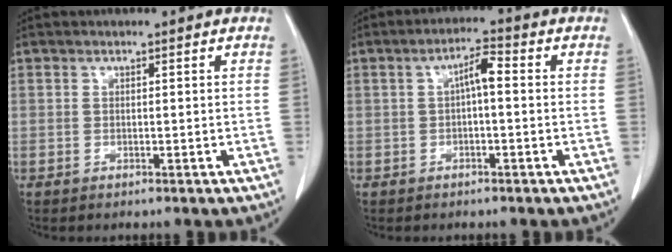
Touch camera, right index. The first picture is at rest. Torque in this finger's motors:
{"motor_torque": [0.47, -0.07, 0.08, 0.08]}